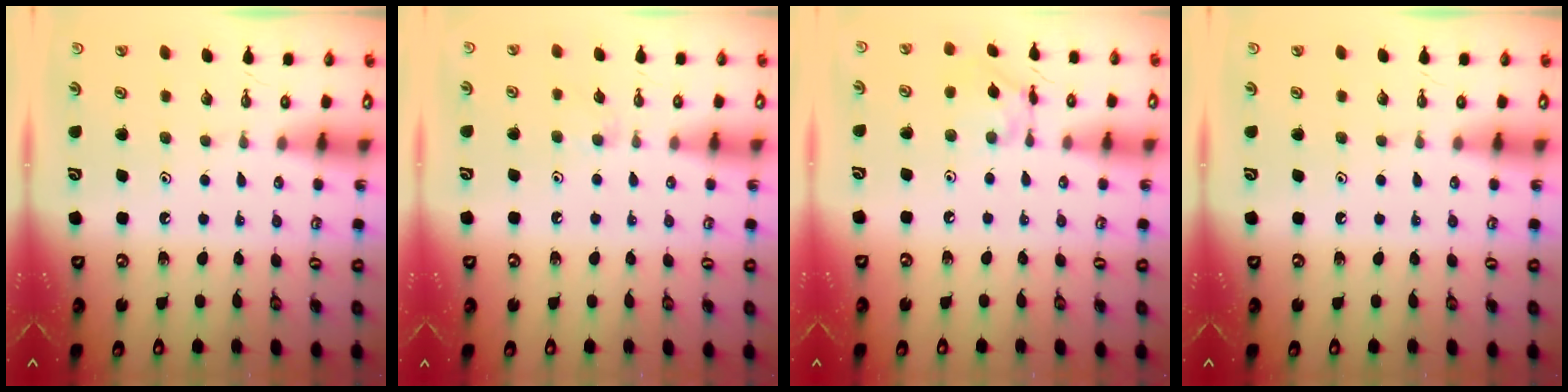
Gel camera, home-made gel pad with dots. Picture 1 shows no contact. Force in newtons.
{"total": 3.7, "press": 3.7, "slide": 0.6}
{"total": 10.2, "press": 10.2, "slide": 0.6}
{"total": 0.0}